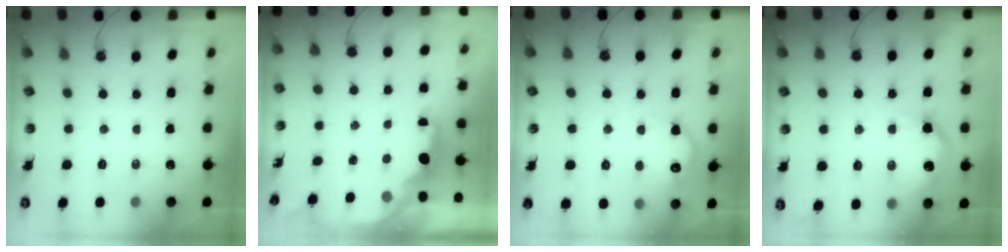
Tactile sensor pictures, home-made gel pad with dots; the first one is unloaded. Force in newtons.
{"total": 2.1, "press": 2.0, "slide": 0.6}
{"total": 11.4, "press": 11.4, "slide": 0.4}
{"total": 16.9, "press": 16.8, "slide": 1.0}